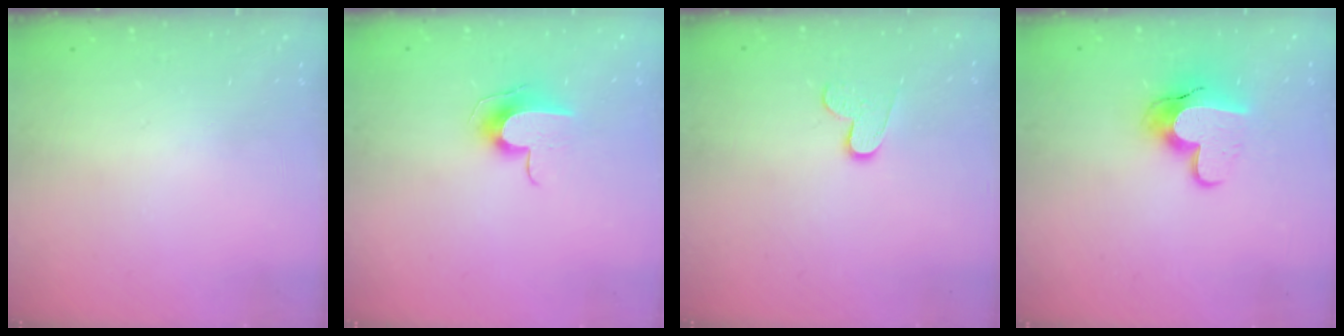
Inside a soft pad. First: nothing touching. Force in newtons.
{"total": 9.0, "press": 9.0, "slide": 0.5}
{"total": 8.0, "press": 8.0, "slide": 0.6}
{"total": 13.7, "press": 13.6, "slide": 1.0}